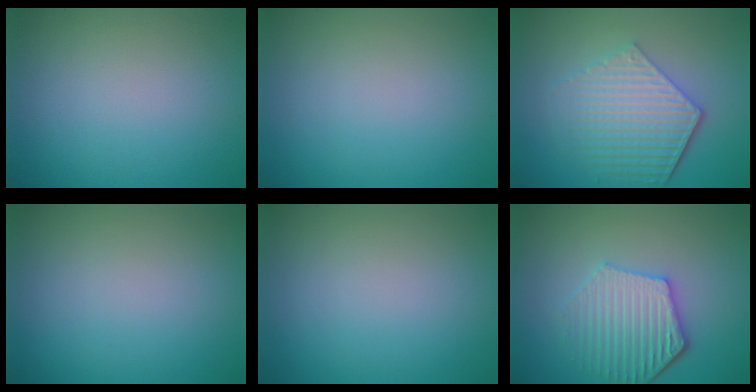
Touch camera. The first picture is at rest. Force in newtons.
{"total": 0.0}
{"total": 5.9, "press": 4.4, "slide": 3.9}
{"total": 0.0}
{"total": 0.0}
{"total": 5.1, "press": 4.2, "slide": 2.9}